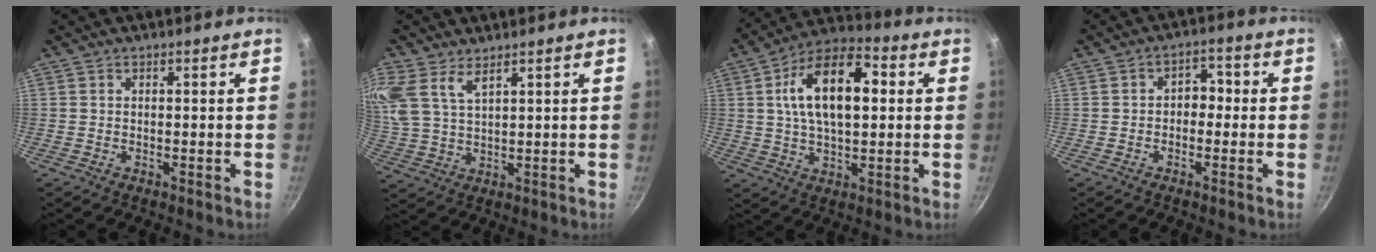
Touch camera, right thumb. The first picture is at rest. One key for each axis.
{"total": 10.4, "fx": 5.6, "fy": 5.1, "fz": 7.1, "tx": -0.170, "ty": -0.006, "tz": 0.123}
{"total": 16.5, "fx": 3.0, "fy": 8.5, "fz": 13.9, "tx": -0.225, "ty": 0.018, "tz": 0.045}
{"total": 4.1, "fx": -0.5, "fy": 2.9, "fz": 2.8, "tx": -0.015, "ty": 0.021, "tz": -0.018}